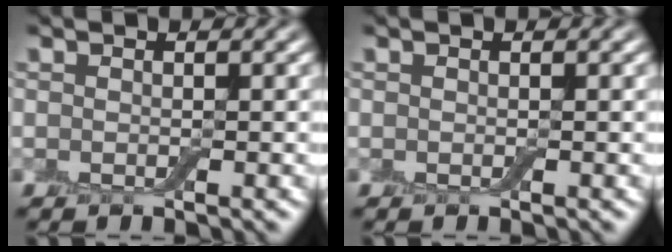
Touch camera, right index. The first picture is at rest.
{"total": 0.0}